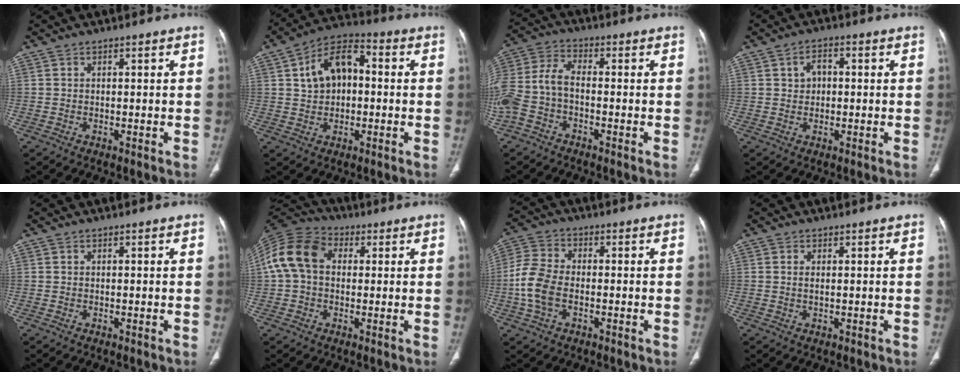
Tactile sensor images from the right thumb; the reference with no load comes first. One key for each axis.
{"total": 11.1, "fx": 1.6, "fy": 7.3, "fz": 8.3, "tx": -0.125, "ty": 0.027, "tz": 0.018}
{"total": 10.9, "fx": -3.1, "fy": 6.2, "fz": 8.4, "tx": -0.195, "ty": 0.031, "tz": -0.066}
{"total": 3.5, "fx": 0.6, "fy": 2.5, "fz": 2.3, "tx": -0.031, "ty": 0.009, "tz": 0.008}
{"total": 0.0}
{"total": 12.0, "fx": 1.6, "fy": 8.8, "fz": 8.0, "tx": -0.158, "ty": 0.034, "tz": 0.019}
{"total": 8.9, "fx": -1.8, "fy": 5.5, "fz": 6.8, "tx": -0.155, "ty": 0.016, "tz": -0.040}
{"total": 1.0, "fx": 0.2, "fy": 0.4, "fz": 0.9, "tx": -0.022, "ty": -0.001, "tz": 0.006}